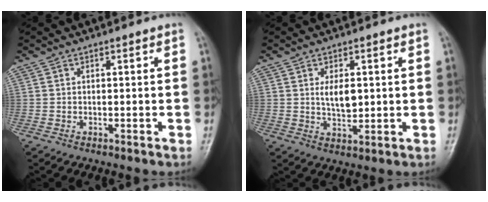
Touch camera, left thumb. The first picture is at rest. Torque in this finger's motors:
{"motor_torque": [0.78, 0.80, 0.79, 0.06, 0.19]}